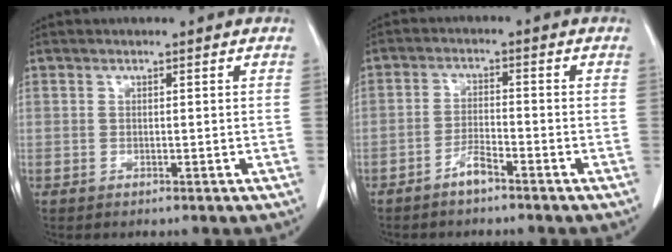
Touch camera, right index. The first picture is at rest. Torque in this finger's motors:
{"motor_torque": [0.34, -0.21, 0.09, 0.05]}